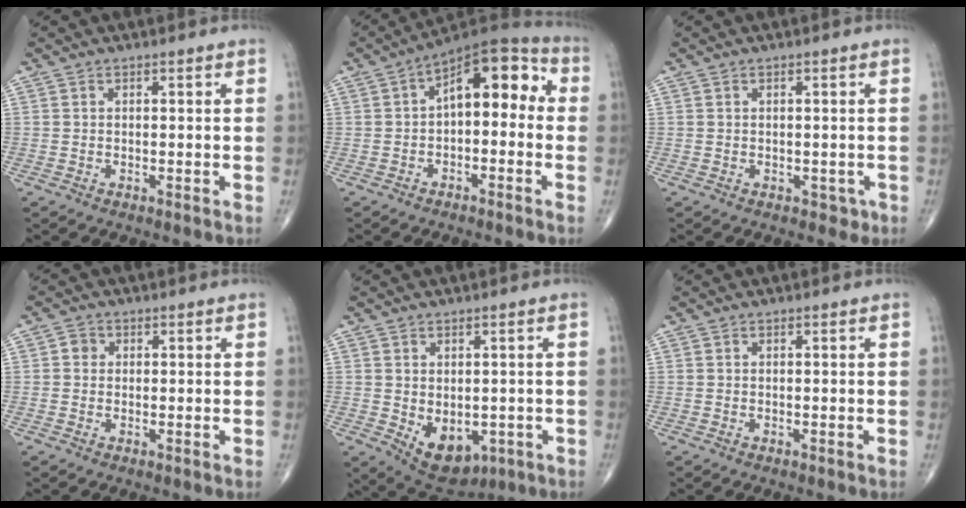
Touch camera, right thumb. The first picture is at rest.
{"total": 12.8, "force": [0.6, 6.9, 10.8], "torque": [-0.120, 0.047, -0.006]}
{"total": 1.8, "force": [-0.5, 1.3, 1.1], "torque": [-0.003, 0.001, -0.002]}
{"total": 1.8, "force": [0.2, 1.7, 0.7], "torque": [-0.001, 0.003, -0.001]}
{"total": 8.8, "force": [-2.1, 5.8, 6.3], "torque": [-0.069, -0.008, -0.010]}
{"total": 0.0}